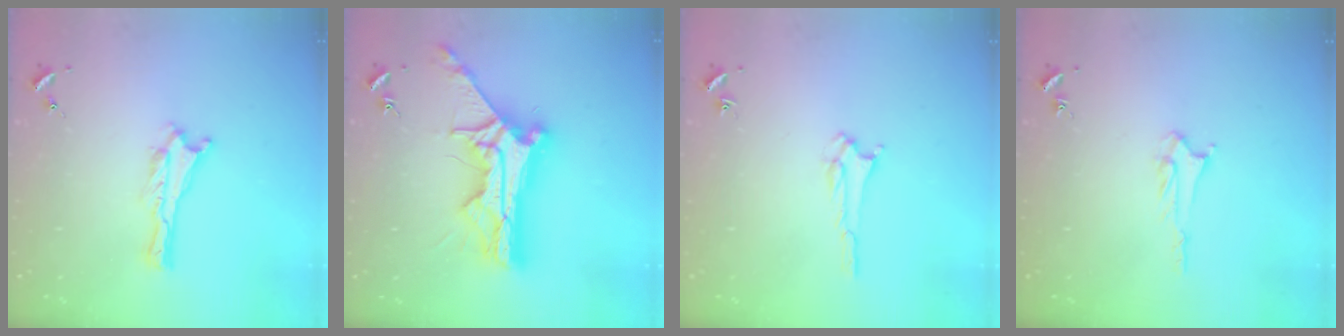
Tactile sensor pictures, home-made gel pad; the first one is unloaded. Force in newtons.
{"total": 13.3, "press": 13.3, "slide": 1.1}
{"total": 1.5, "press": 1.5, "slide": 0.2}
{"total": 2.6, "press": 2.6, "slide": 0.3}